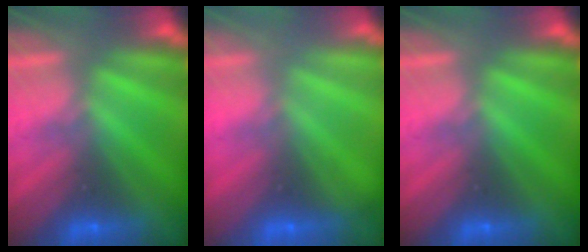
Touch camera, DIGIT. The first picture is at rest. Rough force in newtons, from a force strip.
{"total": 2.1}
{"total": 0.0}